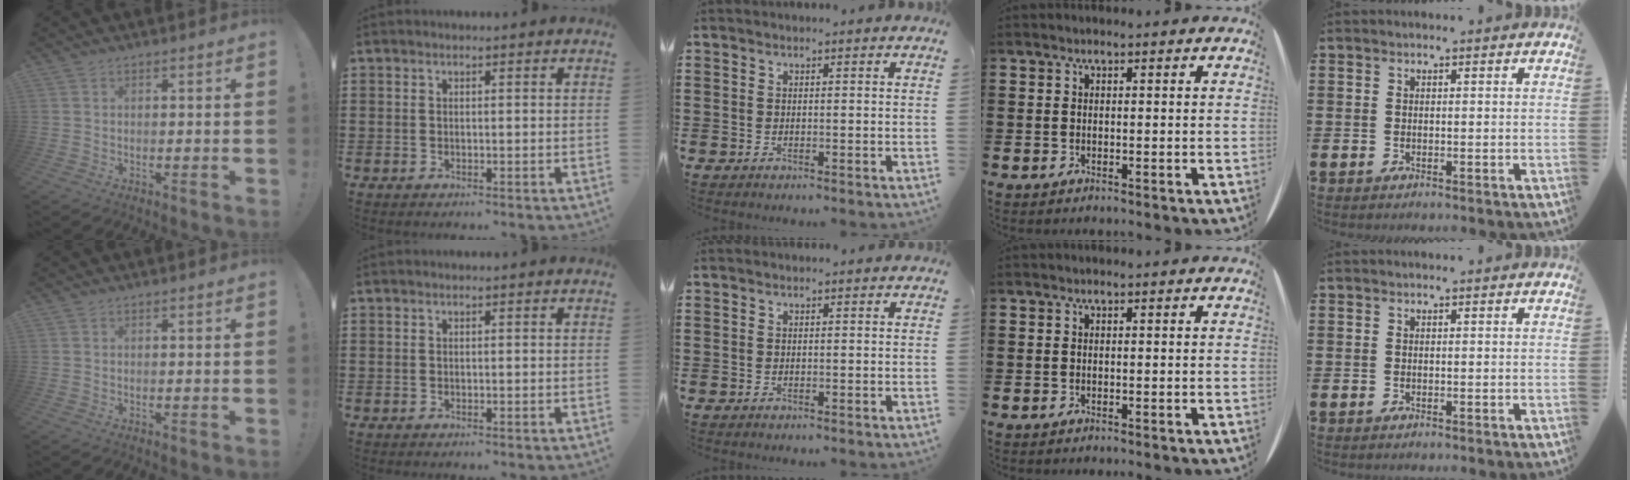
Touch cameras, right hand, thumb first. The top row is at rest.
{}